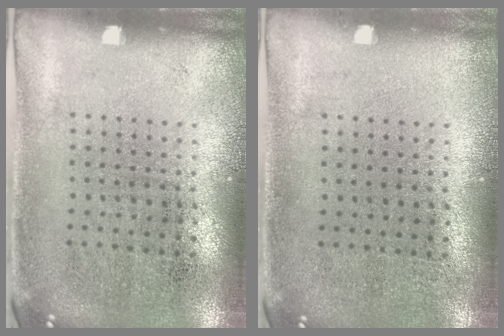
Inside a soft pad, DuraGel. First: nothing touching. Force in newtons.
{"total": 0.0}